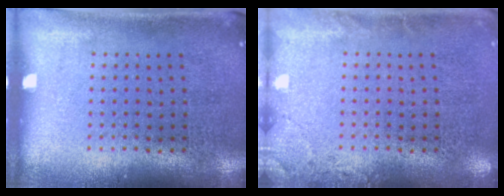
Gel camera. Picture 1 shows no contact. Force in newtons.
{"total": 1.7, "press": 1.7, "slide": 0.3}